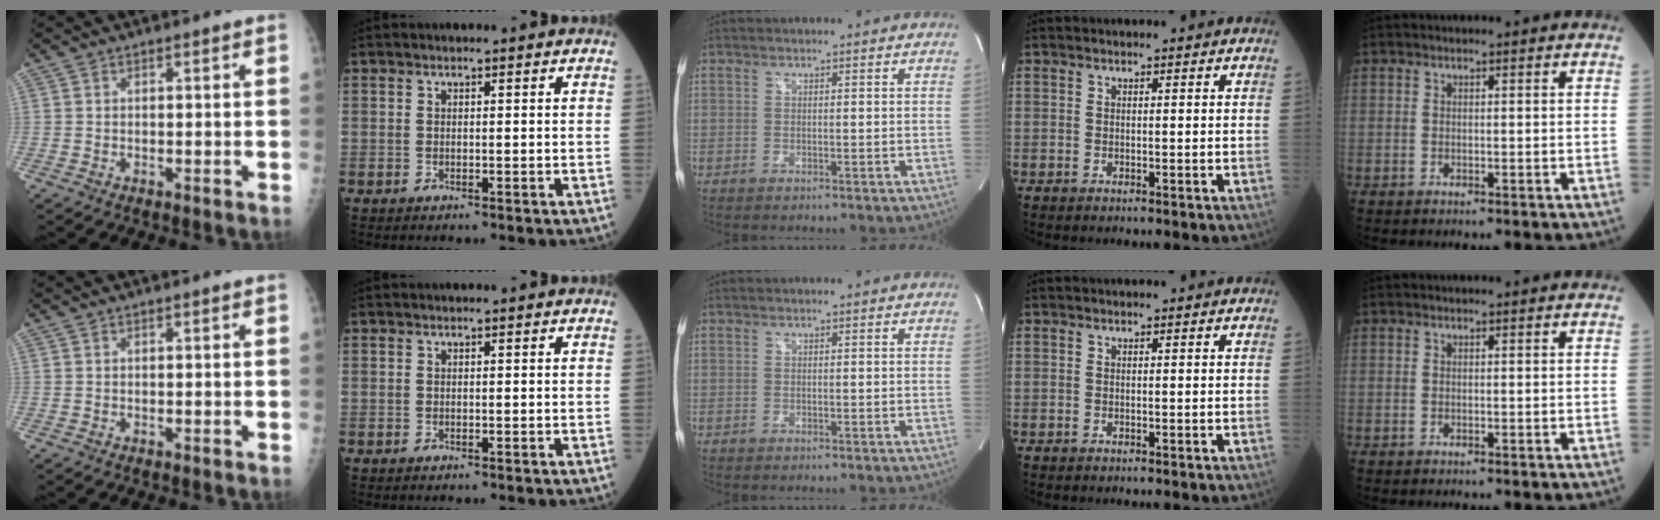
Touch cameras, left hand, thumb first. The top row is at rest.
{}